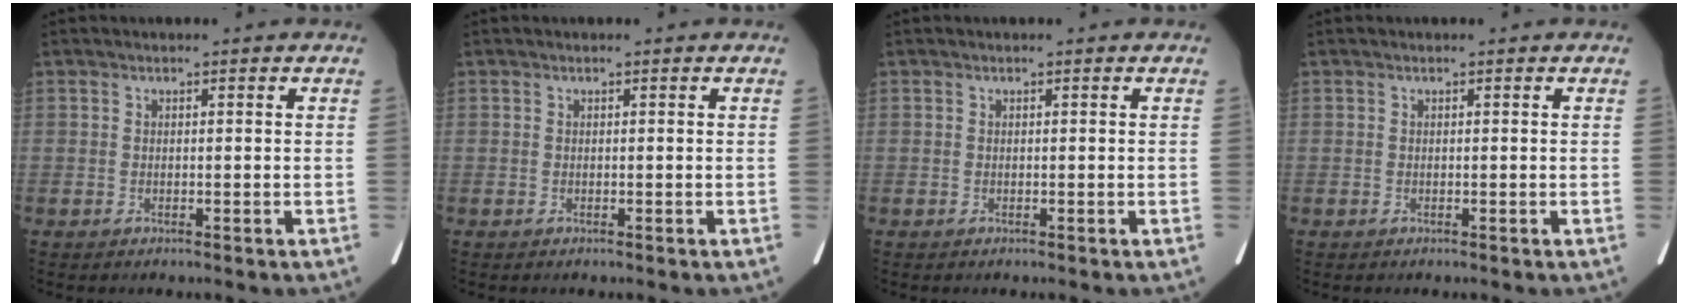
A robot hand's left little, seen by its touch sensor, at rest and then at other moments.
{"total": 0.0}
{"total": 0.0}
{"total": 0.0}